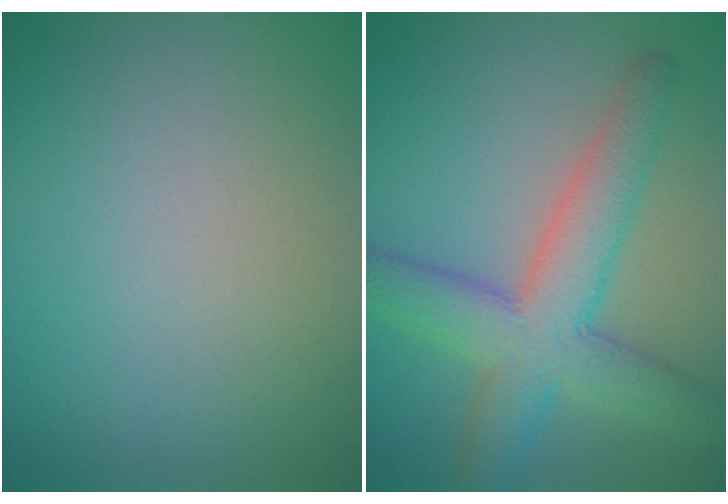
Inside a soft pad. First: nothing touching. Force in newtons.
{"total": 6.9, "press": 6.9, "slide": 0.2}